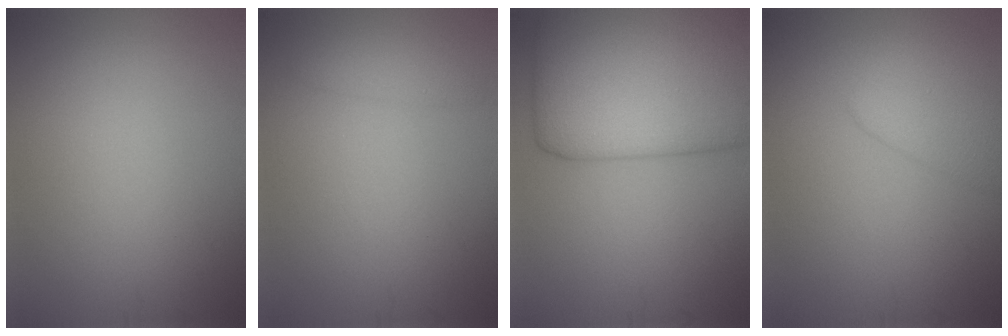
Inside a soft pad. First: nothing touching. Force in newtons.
{"total": 1.5, "press": 1.5, "slide": 0.0}
{"total": 11.6, "press": 11.6, "slide": 0.2}
{"total": 3.6, "press": 3.6, "slide": 0.2}